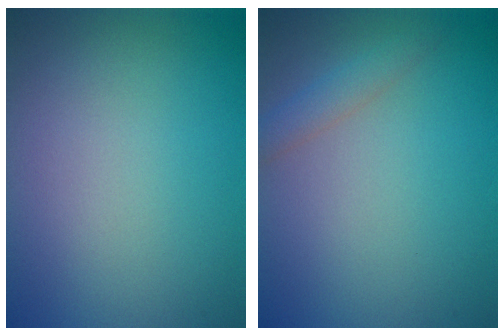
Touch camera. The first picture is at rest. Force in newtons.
{"total": 1.6, "press": 1.6, "slide": 0.0}